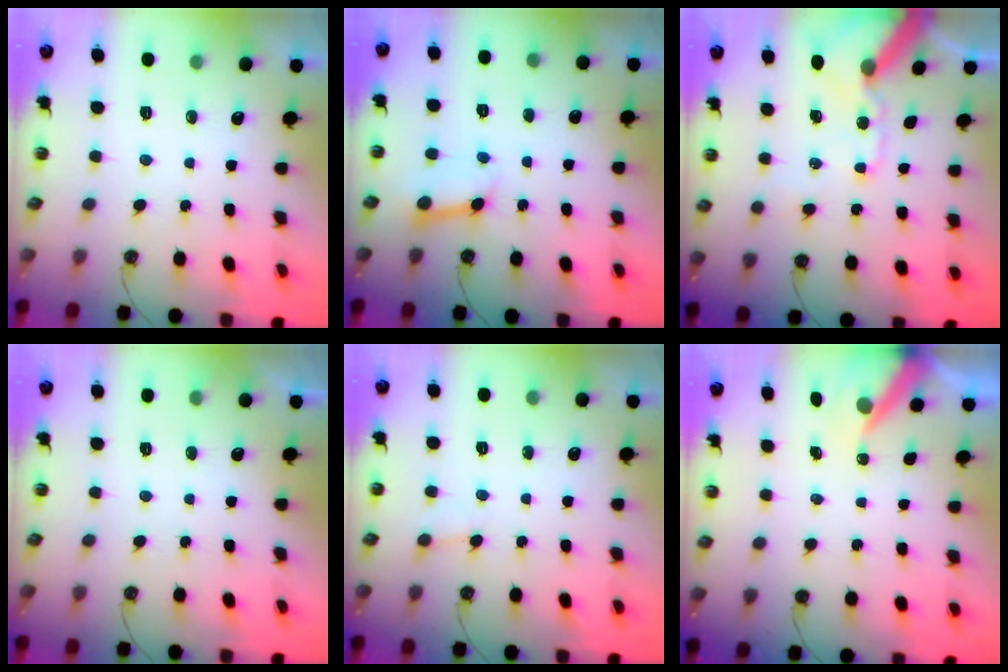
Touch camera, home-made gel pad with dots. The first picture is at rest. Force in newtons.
{"total": 5.5, "press": 5.5, "slide": 0.8}
{"total": 14.0, "press": 13.9, "slide": 2.2}
{"total": 2.9, "press": 2.9, "slide": 0.2}
{"total": 4.2, "press": 4.2, "slide": 0.4}
{"total": 7.1, "press": 7.1, "slide": 0.2}